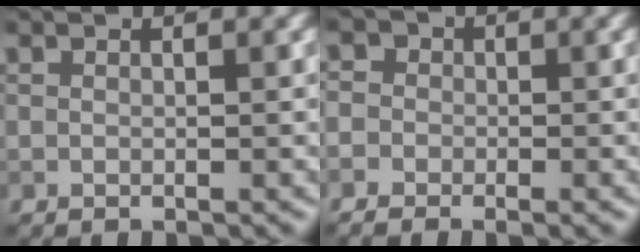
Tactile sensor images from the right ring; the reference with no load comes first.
{"total": 3.2, "force": [-1.4, 2.4, 1.5], "torque": [-0.013, 0.011, -0.034]}